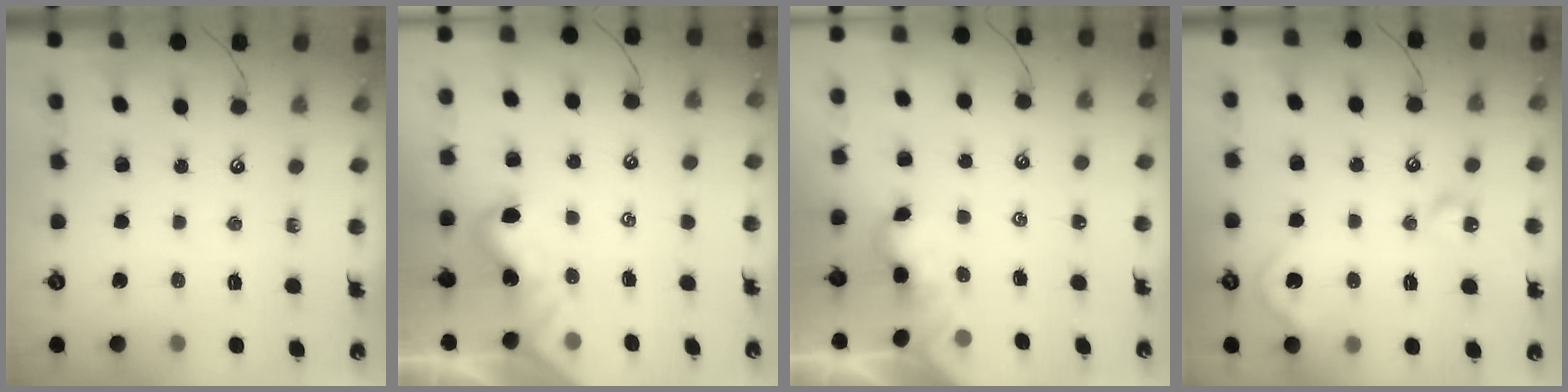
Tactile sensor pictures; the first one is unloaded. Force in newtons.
{"total": 1.6, "press": 1.6, "slide": 0.3}
{"total": 2.2, "press": 2.2, "slide": 0.2}
{"total": 8.5, "press": 8.4, "slide": 1.0}